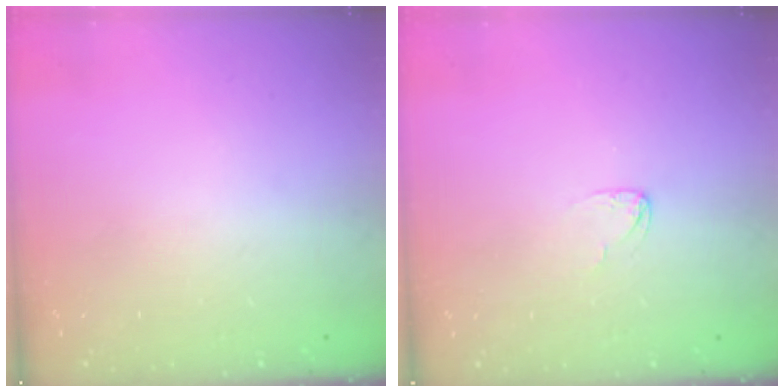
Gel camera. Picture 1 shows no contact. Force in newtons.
{"total": 2.7, "press": 2.7, "slide": 0.1}